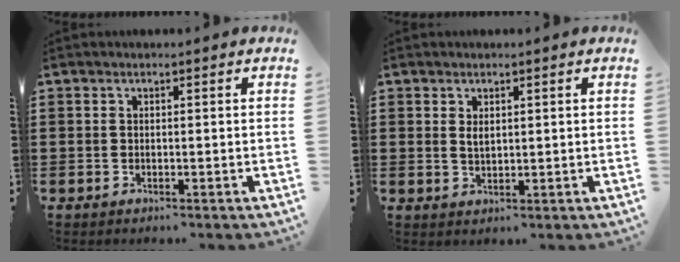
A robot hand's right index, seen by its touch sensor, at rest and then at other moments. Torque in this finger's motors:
{"motor_torque": [-0.11, 0.20, 0.00, 0.01]}